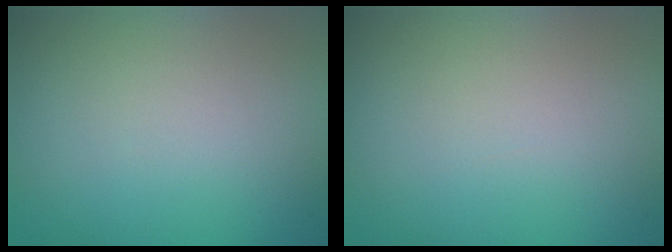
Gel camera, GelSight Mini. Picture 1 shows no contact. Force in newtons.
{"total": 0.0}